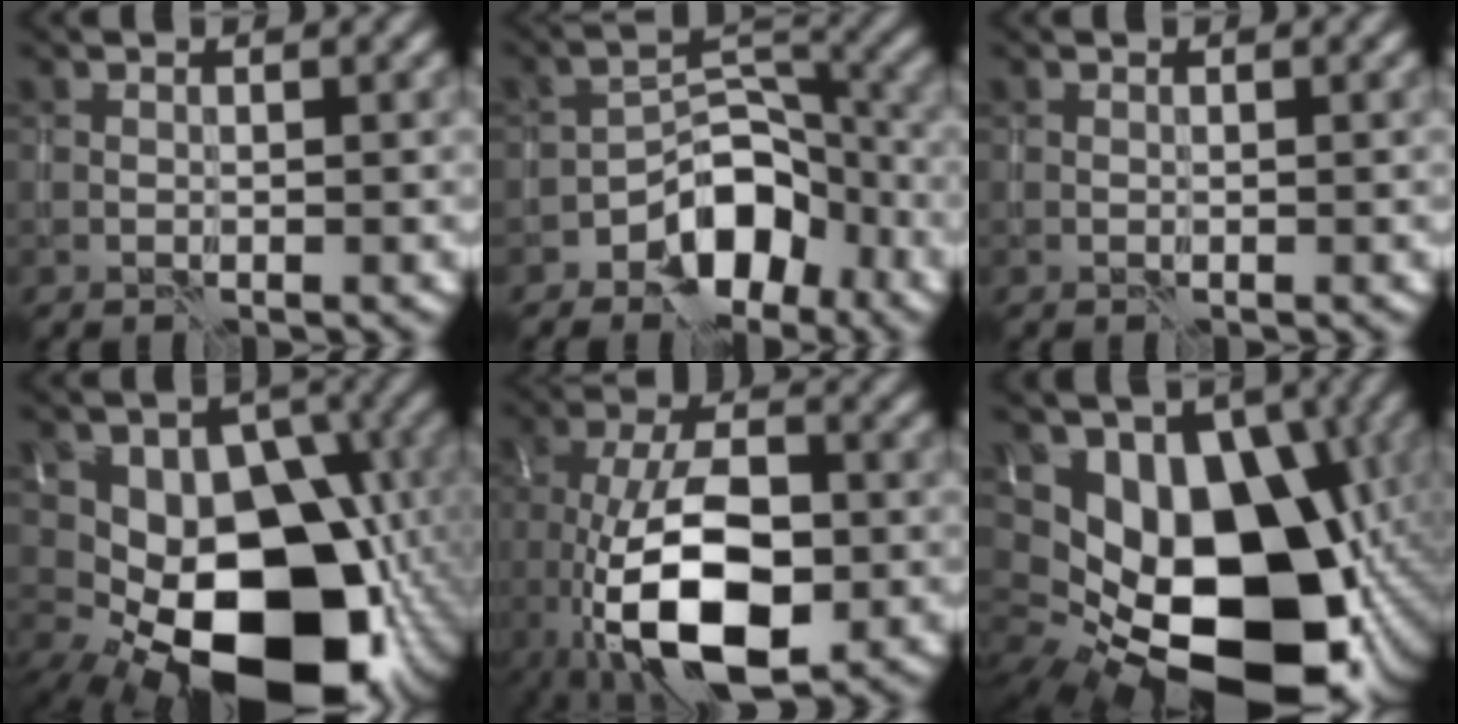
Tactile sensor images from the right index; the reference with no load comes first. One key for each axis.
{"total": 6.6, "fx": -4.0, "fy": 3.7, "fz": 3.7, "tx": -0.036, "ty": 0.009, "tz": -0.072}
{"total": 0.0}
{"total": 16.8, "fx": -3.8, "fy": 10.9, "fz": 12.2, "tx": -0.152, "ty": 0.001, "tz": -0.058}
{"total": 11.9, "fx": -3.7, "fy": 5.5, "fz": 9.9, "tx": -0.185, "ty": -0.010, "tz": -0.064}
{"total": 16.4, "fx": -0.4, "fy": 10.9, "fz": 12.2, "tx": -0.124, "ty": -0.008, "tz": -0.011}